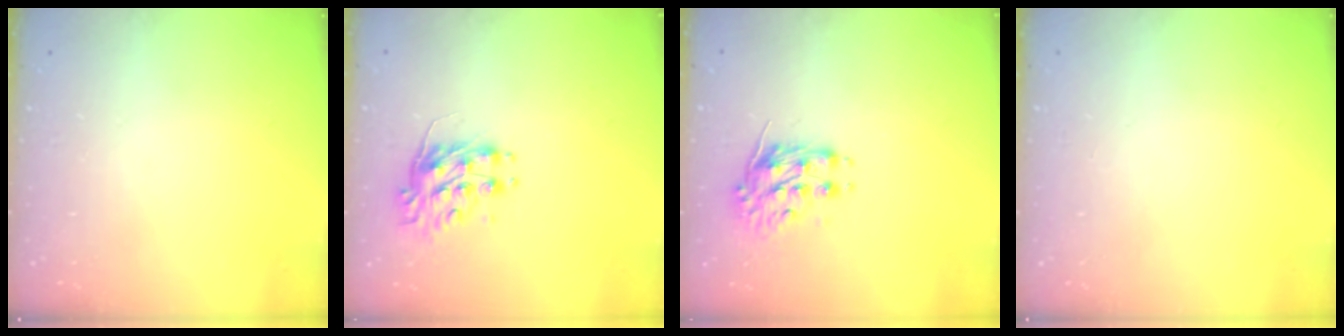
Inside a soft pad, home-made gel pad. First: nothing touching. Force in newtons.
{"total": 8.7, "press": 8.7, "slide": 0.3}
{"total": 8.2, "press": 8.2, "slide": 0.3}
{"total": 0.0}